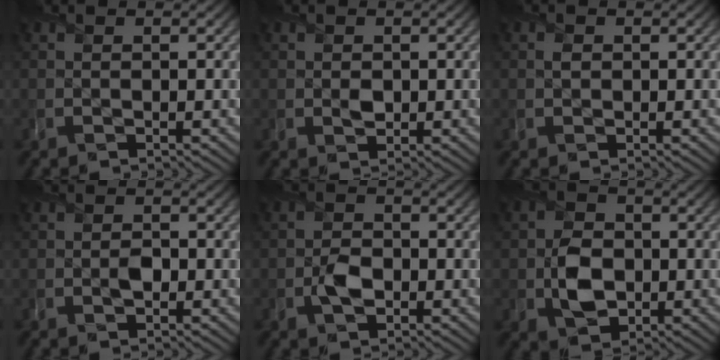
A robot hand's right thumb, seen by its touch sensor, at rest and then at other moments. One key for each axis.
{"total": 1.3, "fx": 0.1, "fy": 1.2, "fz": 0.6, "tx": -0.015, "ty": -0.005, "tz": 0.004}
{"total": 0.7, "fx": 0.2, "fy": 0.7, "fz": 0.2, "tx": -0.004, "ty": 0.000, "tz": 0.002}
{"total": 1.5, "fx": -0.4, "fy": 1.0, "fz": 1.0, "tx": -0.014, "ty": -0.001, "tz": -0.009}
{"total": 3.0, "fx": -1.0, "fy": 2.1, "fz": 1.9, "tx": -0.038, "ty": 0.000, "tz": -0.020}
{"total": 5.2, "fx": -0.8, "fy": 4.1, "fz": 3.1, "tx": -0.066, "ty": -0.005, "tz": -0.017}